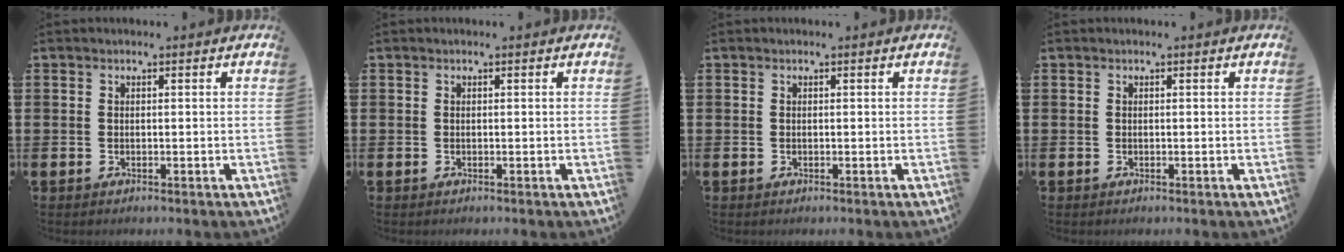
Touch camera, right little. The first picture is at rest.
{"total": 0.0}
{"total": 0.0}
{"total": 0.0}